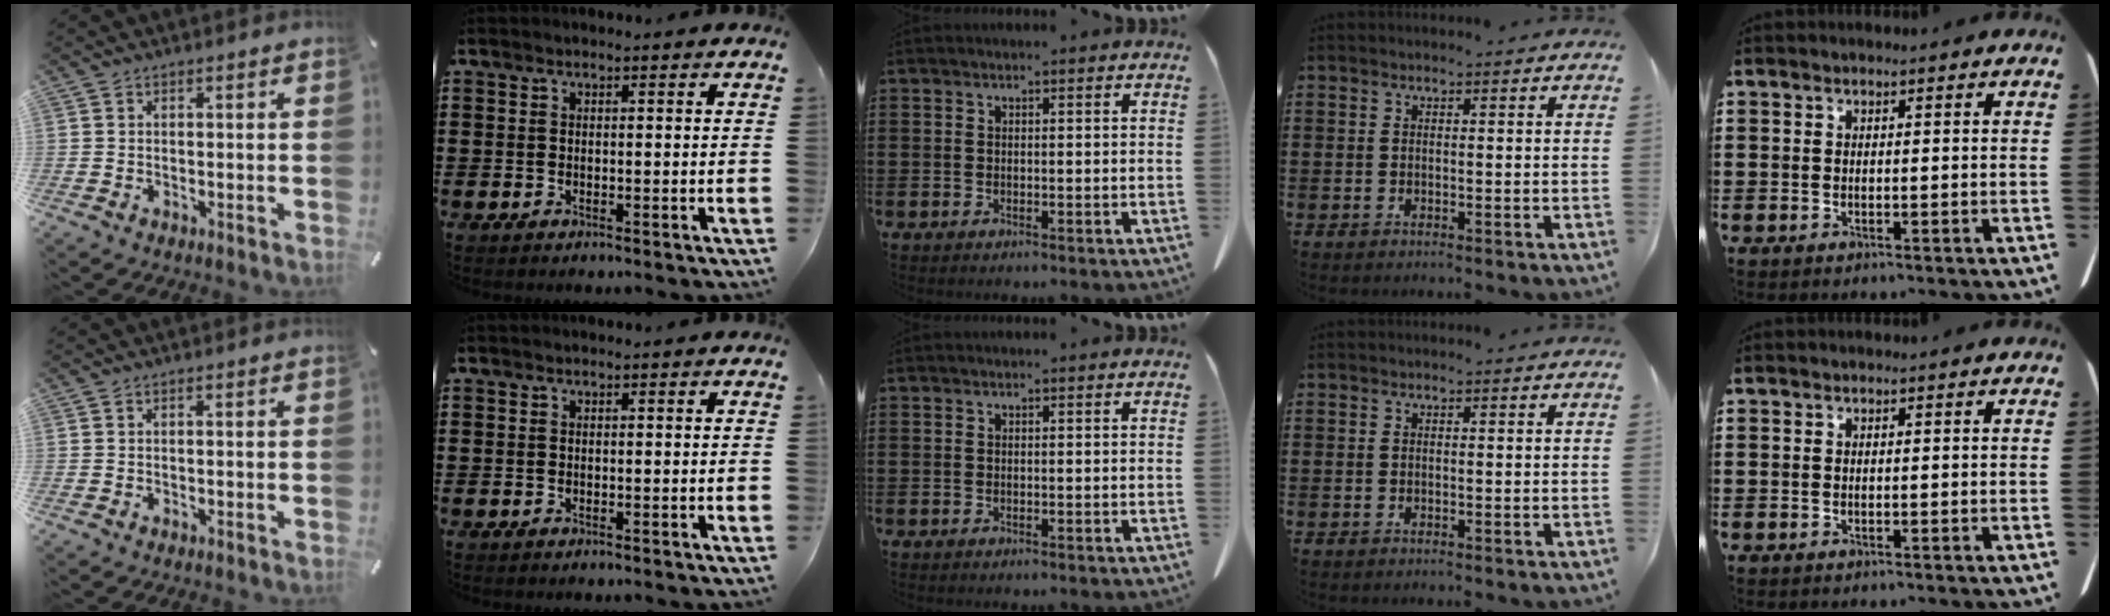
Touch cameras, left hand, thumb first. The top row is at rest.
{}